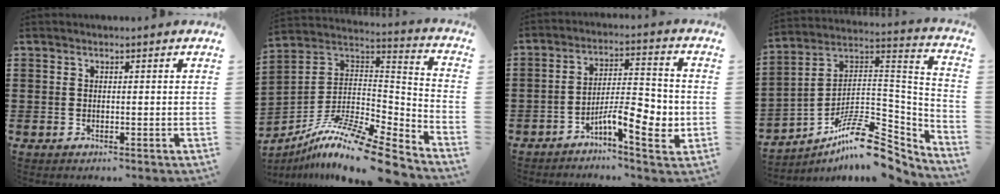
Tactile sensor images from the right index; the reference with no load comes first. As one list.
[{"total": 12.9, "force": [-9.9, 1.5, 8.0], "torque": [-0.150, 0.008, -0.193]}, {"total": 8.6, "force": [-3.5, 2.5, 7.5], "torque": [-0.121, 0.000, -0.061]}, {"total": 12.9, "force": [-9.1, 4.1, 8.2], "torque": [-0.134, 0.023, -0.169]}]